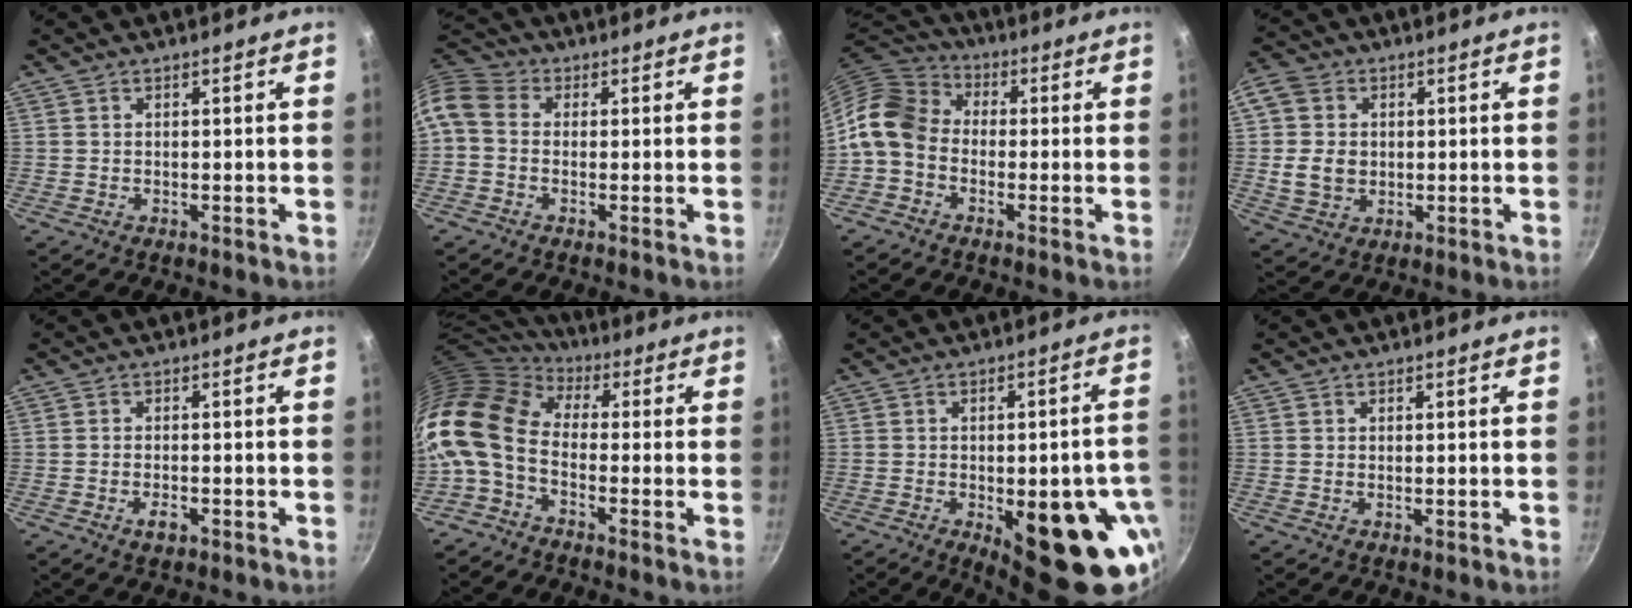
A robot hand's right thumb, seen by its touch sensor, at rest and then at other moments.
{"total": 8.2, "force": [-0.4, 6.4, 5.1], "torque": [-0.114, 0.033, -0.025]}
{"total": 10.5, "force": [-1.7, 8.2, 6.4], "torque": [-0.108, 0.039, -0.056]}
{"total": 9.7, "force": [0.4, 8.0, 5.4], "torque": [-0.087, 0.001, 0.002]}
{"total": 2.3, "force": [-1.2, 1.1, 1.7], "torque": [-0.034, 0.005, -0.023]}
{"total": 14.5, "force": [-1.0, 9.4, 11.0], "torque": [-0.215, 0.022, -0.042]}
{"total": 20.4, "force": [-7.3, 8.2, 17.3], "torque": [-0.163, 0.011, -0.083]}
{"total": 0.0}